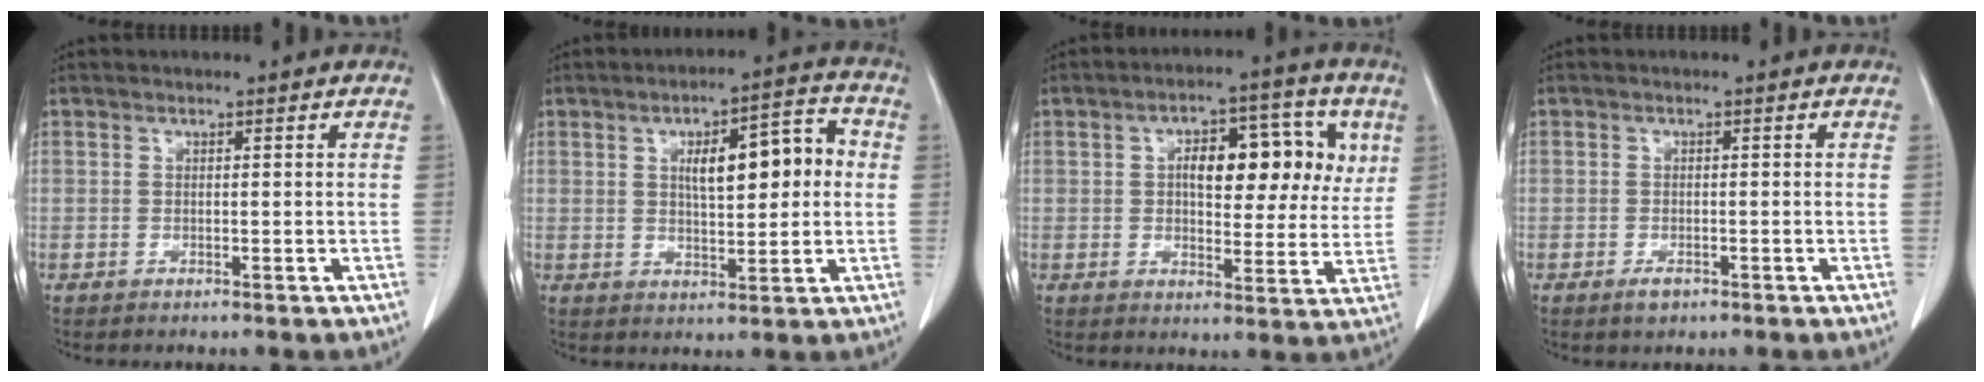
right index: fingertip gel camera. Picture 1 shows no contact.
{"total": 10.2, "force": [1.8, 3.2, 9.5], "torque": [-0.139, 0.029, 0.029]}
{"total": 12.2, "force": [3.4, 5.7, 10.2], "torque": [-0.135, 0.031, 0.050]}
{"total": 1.7, "force": [-1.0, 0.9, 1.0], "torque": [-0.016, 0.001, -0.012]}